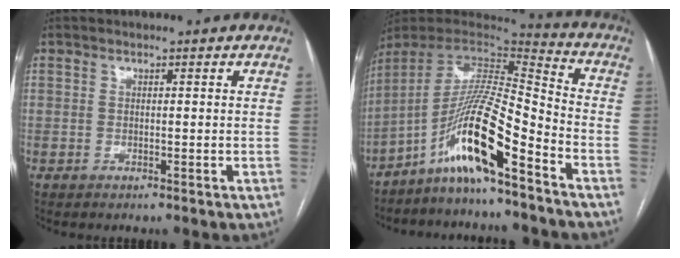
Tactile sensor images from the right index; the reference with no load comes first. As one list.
[{"total": 15.1, "force": [-9.0, 0.5, 12.1], "torque": [-0.228, 0.003, -0.164]}]